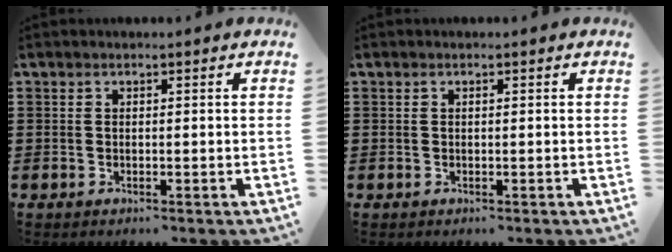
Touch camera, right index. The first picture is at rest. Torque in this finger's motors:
{"motor_torque": [-0.17, 0.27, 0.03, -0.01]}